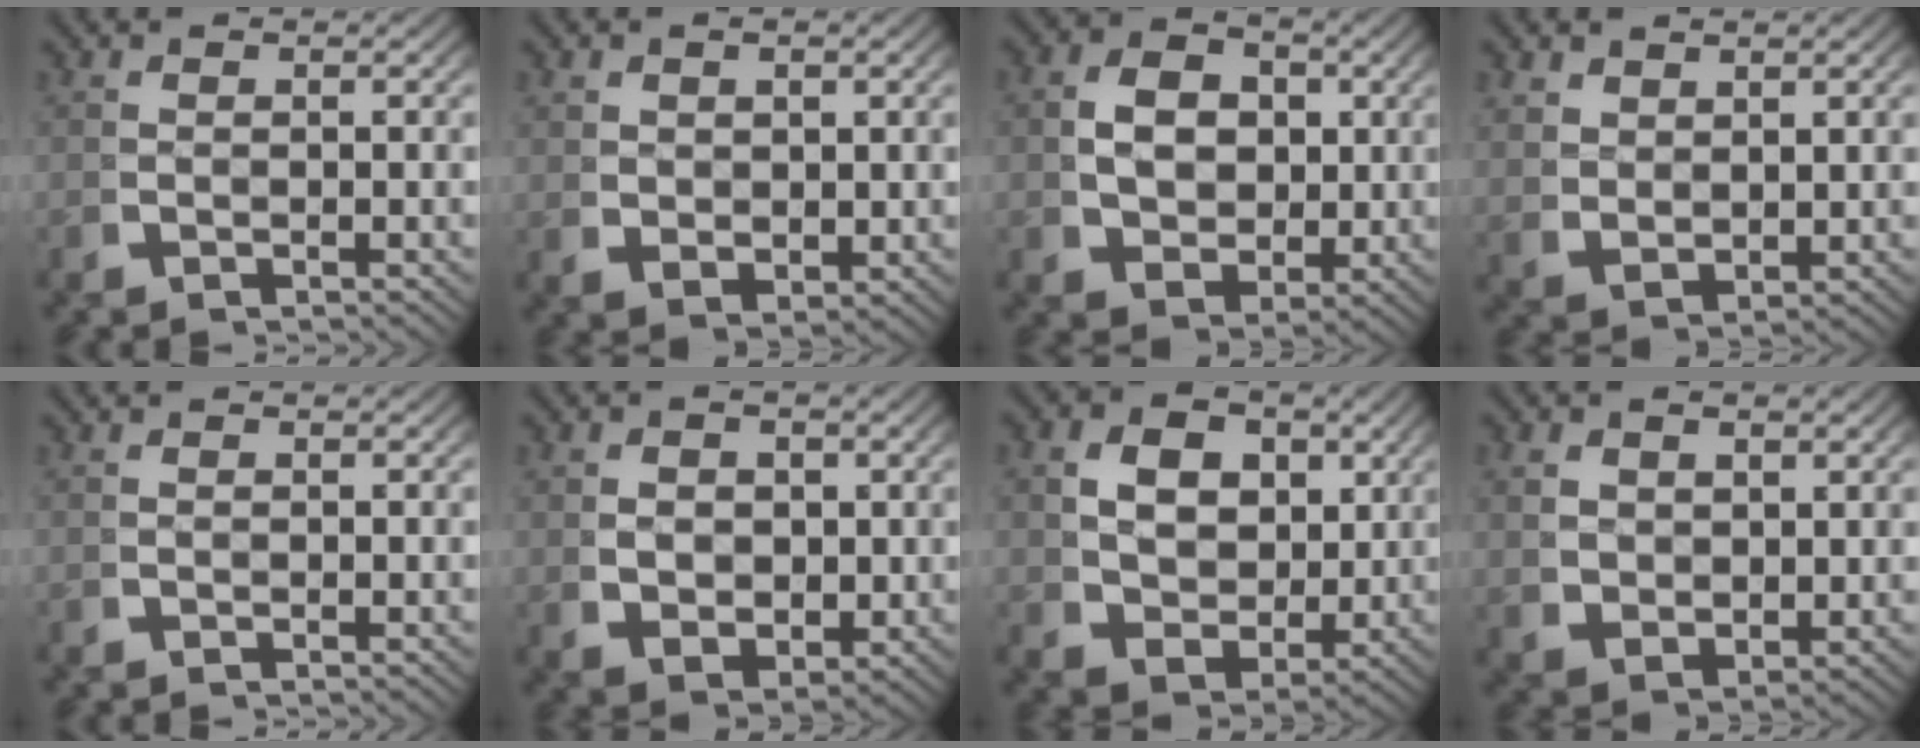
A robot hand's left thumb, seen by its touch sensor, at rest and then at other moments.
{"total": 2.7, "force": [0.7, 1.8, 1.8], "torque": [-0.034, -0.012, 0.028]}
{"total": 6.8, "force": [0.8, 5.1, 4.5], "torque": [-0.081, -0.025, 0.026]}
{"total": 2.4, "force": [1.6, 1.3, 1.2], "torque": [-0.028, -0.010, 0.047]}
{"total": 0.0}
{"total": 5.0, "force": [0.1, 3.7, 3.4], "torque": [-0.068, -0.026, 0.019]}
{"total": 7.4, "force": [1.2, 5.5, 4.8], "torque": [-0.089, -0.031, 0.028]}
{"total": 3.3, "force": [1.0, 2.3, 2.1], "torque": [-0.050, -0.016, 0.036]}